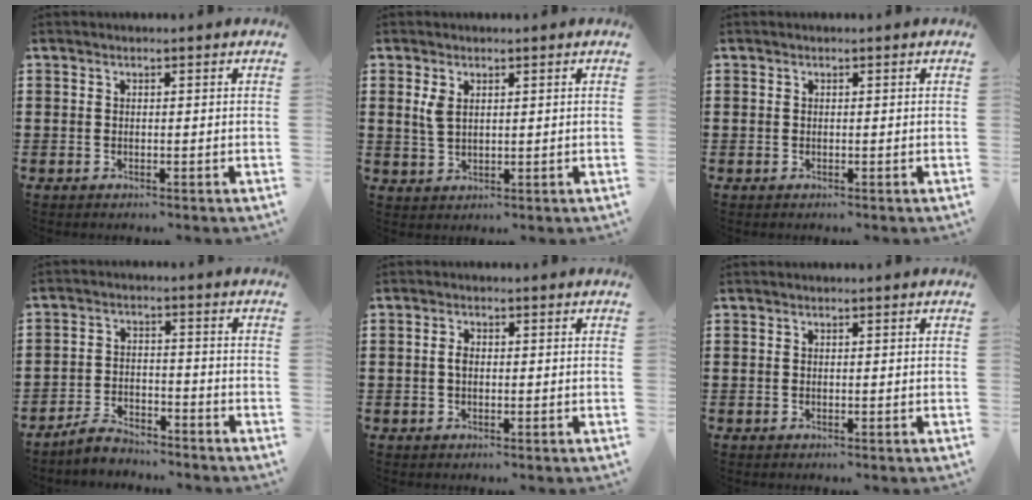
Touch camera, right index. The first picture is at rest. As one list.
[{"total": 2.6, "force": [1.2, 1.4, 1.9], "torque": [-0.041, 0.006, 0.022]}, {"total": 0.0}, {"total": 4.2, "force": [-4.0, 0.9, 0.7], "torque": [-0.022, 0.009, -0.083]}, {"total": 1.7, "force": [0.0, 0.9, 1.4], "torque": [-0.028, 0.004, -0.002]}, {"total": 0.0}]